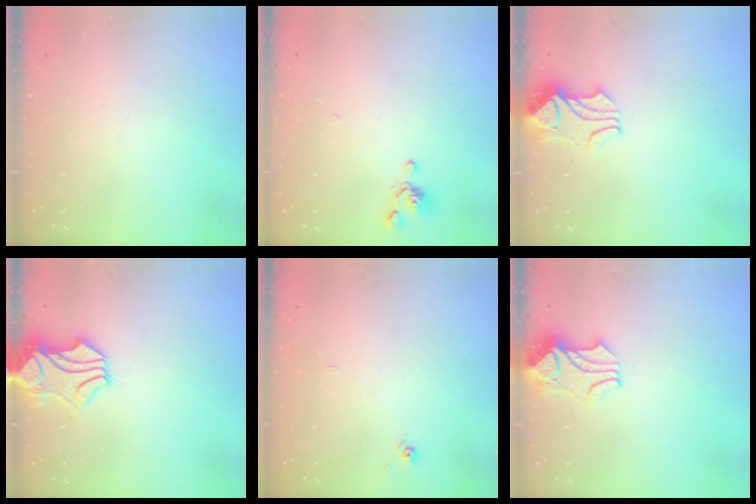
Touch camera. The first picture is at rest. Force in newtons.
{"total": 0.8, "press": 0.6, "slide": 0.5}
{"total": 2.2, "press": 2.0, "slide": 0.8}
{"total": 2.2, "press": 1.8, "slide": 1.3}
{"total": 4.6, "press": 4.6, "slide": 0.4}
{"total": 2.1, "press": 1.9, "slide": 0.9}